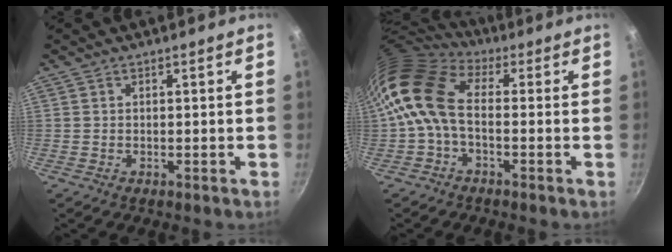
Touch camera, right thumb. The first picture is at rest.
{"total": 11.0, "force": [-0.7, 6.7, 8.8], "torque": [-0.161, 0.029, -0.031]}